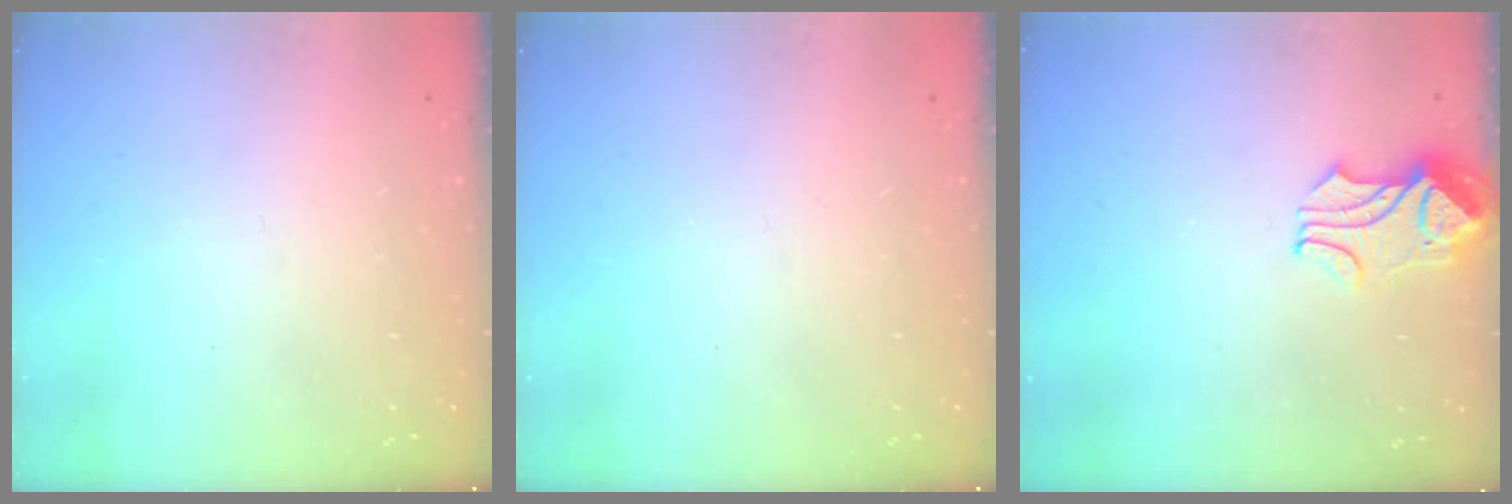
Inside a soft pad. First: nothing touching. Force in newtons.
{"total": 0.0}
{"total": 2.3, "press": 2.2, "slide": 0.7}